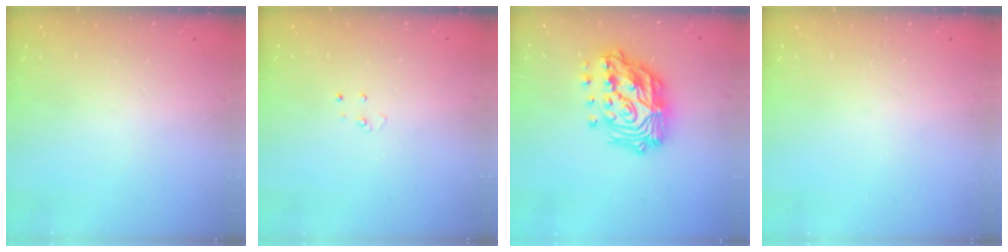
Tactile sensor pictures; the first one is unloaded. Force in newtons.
{"total": 2.7, "press": 2.7, "slide": 0.2}
{"total": 21.5, "press": 21.3, "slide": 2.7}
{"total": 0.0}